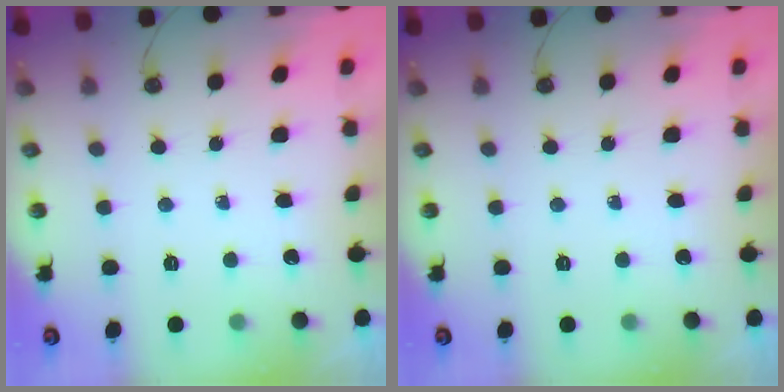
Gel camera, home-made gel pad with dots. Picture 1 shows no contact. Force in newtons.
{"total": 0.0}